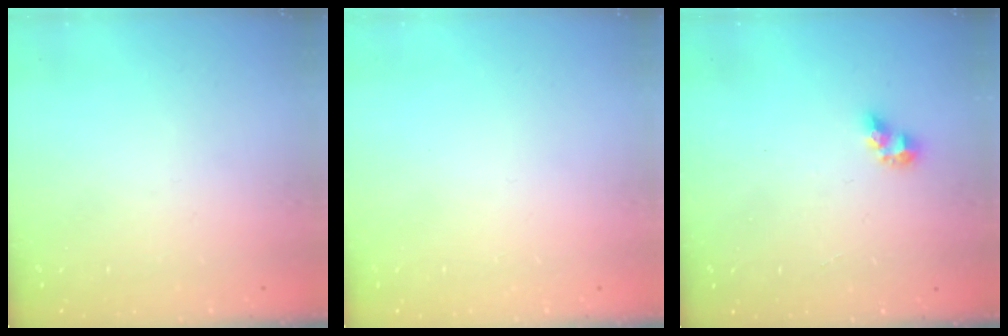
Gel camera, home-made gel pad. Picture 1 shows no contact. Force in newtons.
{"total": 0.0}
{"total": 5.3, "press": 5.3, "slide": 0.3}